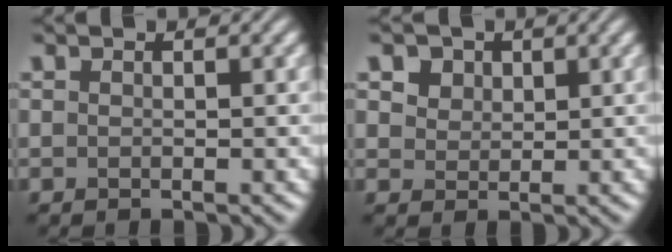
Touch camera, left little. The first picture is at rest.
{"total": 5.2, "force": [3.1, 3.5, 2.3], "torque": [-0.063, 0.008, 0.046]}